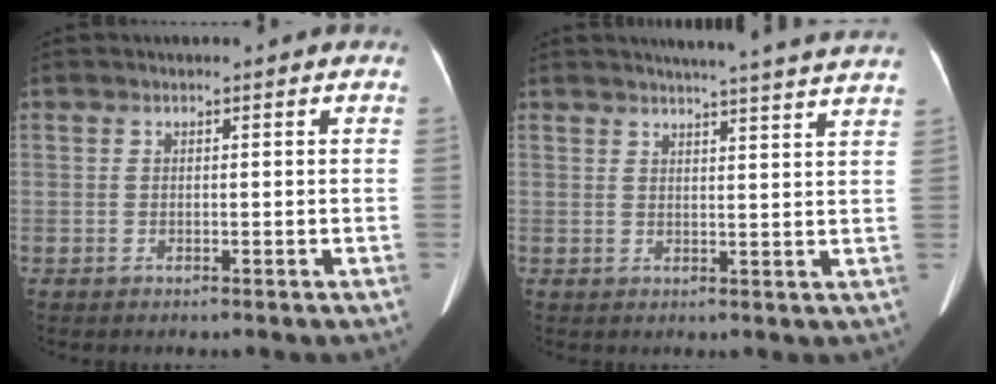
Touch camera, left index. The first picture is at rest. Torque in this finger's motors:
{"motor_torque": [-0.64, -1.37, 0.02, 0.06]}